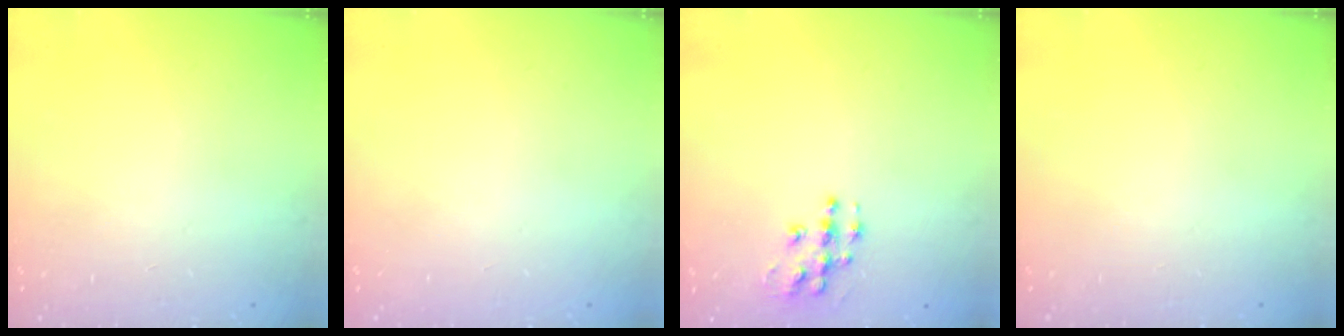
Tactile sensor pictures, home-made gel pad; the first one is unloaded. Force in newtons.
{"total": 0.0}
{"total": 8.5, "press": 8.5, "slide": 0.5}
{"total": 0.0}